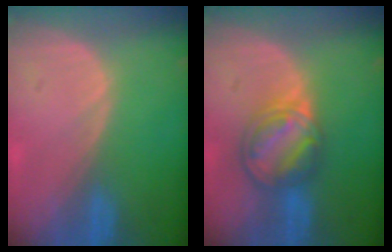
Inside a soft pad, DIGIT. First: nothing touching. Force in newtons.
{"total": 7.7, "press": 6.8, "slide": 3.6}